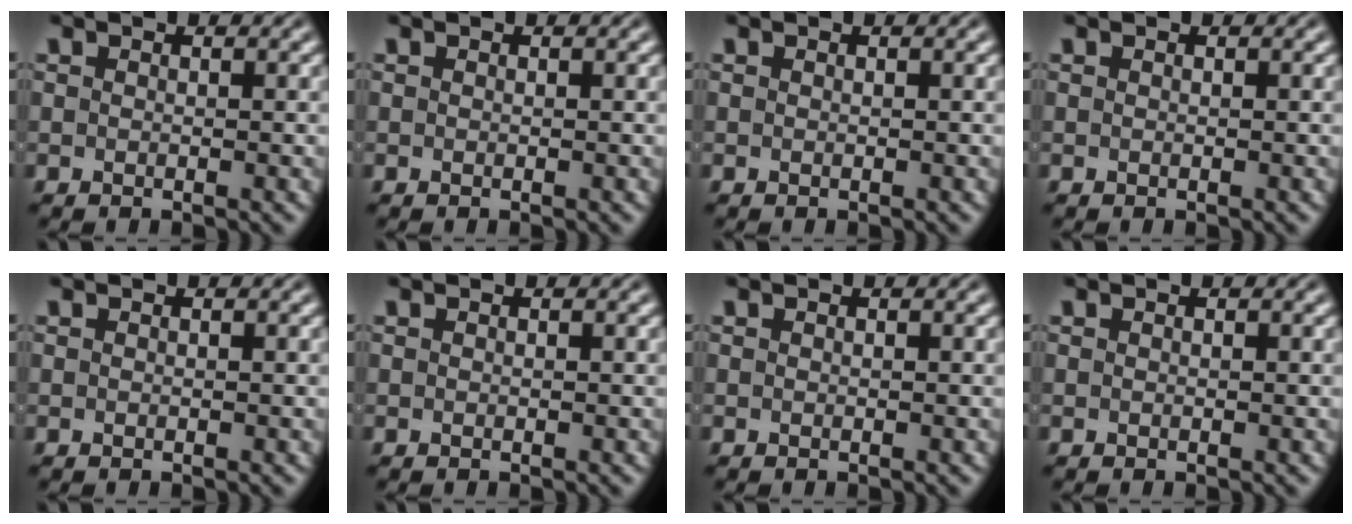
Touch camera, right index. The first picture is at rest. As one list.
[{"total": 0.0}, {"total": 0.0}, {"total": 0.0}, {"total": 0.0}, {"total": 0.0}, {"total": 0.0}, {"total": 0.0}]